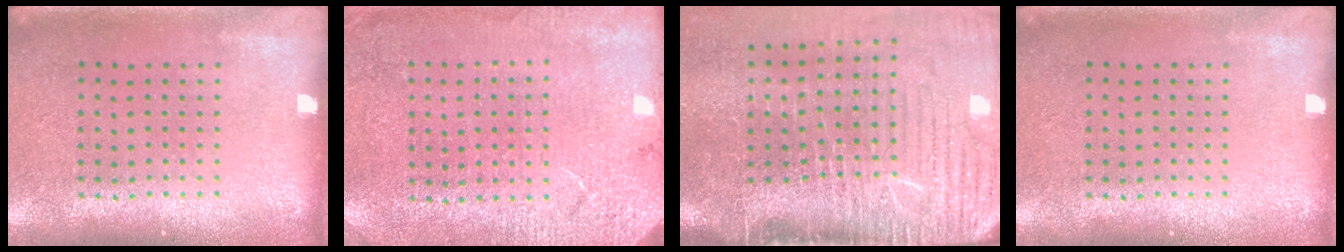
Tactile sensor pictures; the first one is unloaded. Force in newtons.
{"total": 2.6, "press": 2.6, "slide": 0.2}
{"total": 5.1, "press": 4.2, "slide": 2.9}
{"total": 0.0}